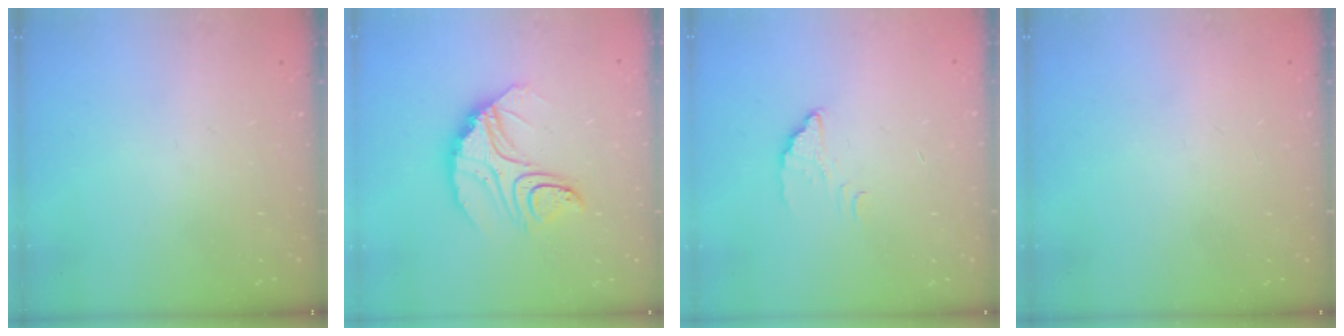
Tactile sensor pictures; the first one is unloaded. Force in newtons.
{"total": 12.5, "press": 12.4, "slide": 1.0}
{"total": 2.2, "press": 2.2, "slide": 0.1}
{"total": 2.1, "press": 2.1, "slide": 0.1}